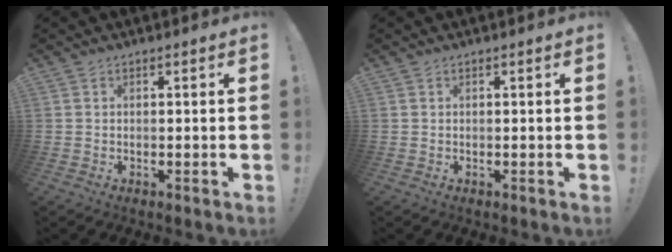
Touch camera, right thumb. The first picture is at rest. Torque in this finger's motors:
{"motor_torque": [-0.15, 0.02, 0.09, -0.08, 0.04]}